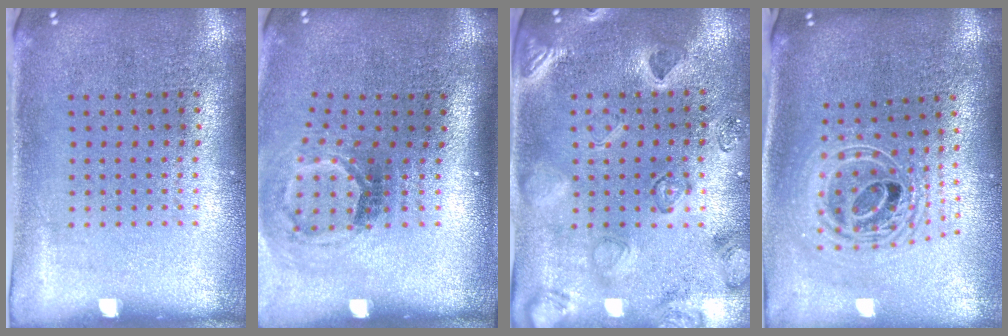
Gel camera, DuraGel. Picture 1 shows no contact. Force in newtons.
{"total": 1.9, "press": 1.2, "slide": 1.5}
{"total": 2.3, "press": 2.1, "slide": 0.8}
{"total": 2.3, "press": 1.8, "slide": 1.5}